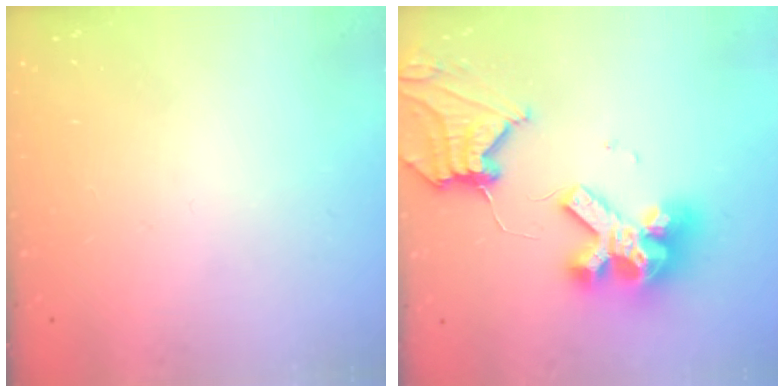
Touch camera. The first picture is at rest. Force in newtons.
{"total": 16.6, "press": 16.5, "slide": 1.4}